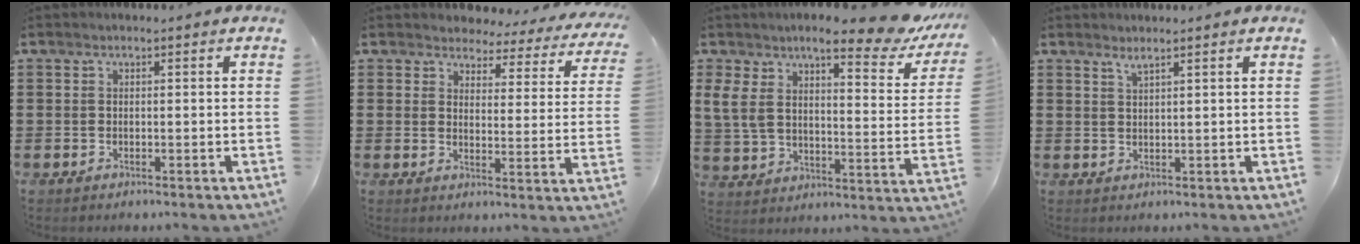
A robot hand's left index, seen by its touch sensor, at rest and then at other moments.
{"total": 3.7, "force": [3.4, 1.3, 0.1], "torque": [-0.027, -0.020, 0.056]}
{"total": 12.1, "force": [8.8, 3.0, 7.8], "torque": [-0.154, -0.047, 0.146]}
{"total": 1.7, "force": [1.4, -0.2, 0.9], "torque": [-0.020, -0.001, 0.027]}